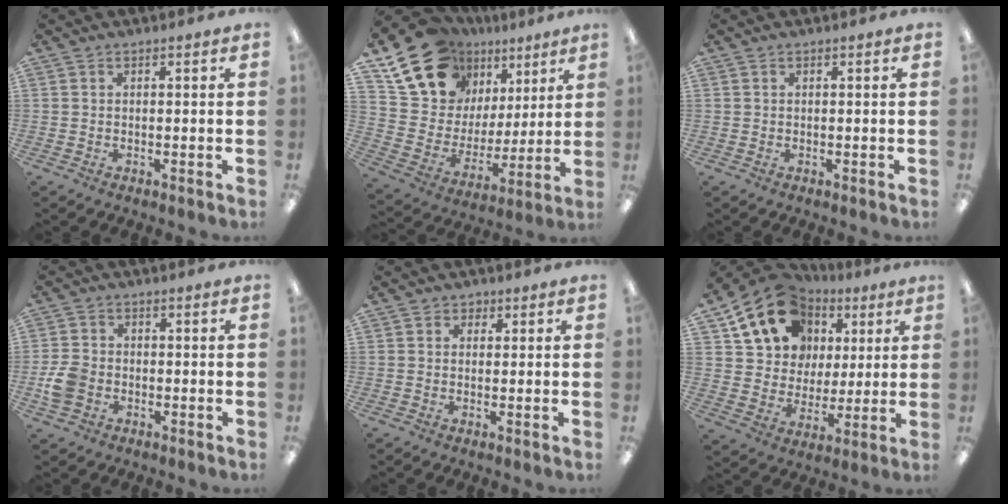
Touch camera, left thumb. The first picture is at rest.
{"total": 19.7, "force": [13.6, 12.3, 7.1], "torque": [-0.148, -0.080, 0.259]}
{"total": 0.0}
{"total": 6.2, "force": [-1.8, 4.9, 3.4], "torque": [-0.074, 0.011, -0.032]}
{"total": 1.7, "force": [0.7, 1.5, 0.3], "torque": [0.000, 0.001, 0.010]}
{"total": 17.5, "force": [9.2, 13.4, 6.7], "torque": [-0.127, -0.037, 0.179]}